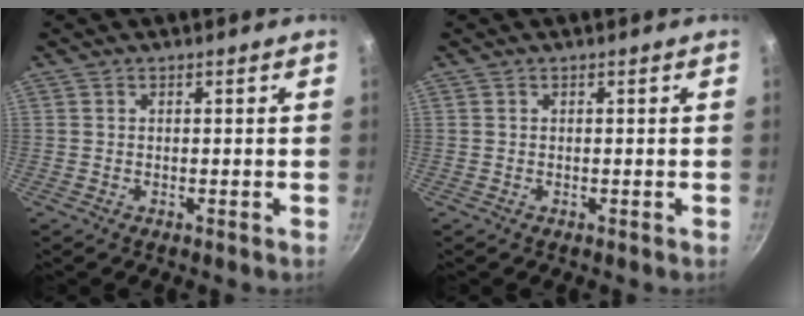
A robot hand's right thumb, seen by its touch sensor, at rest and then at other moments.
{"total": 0.0}